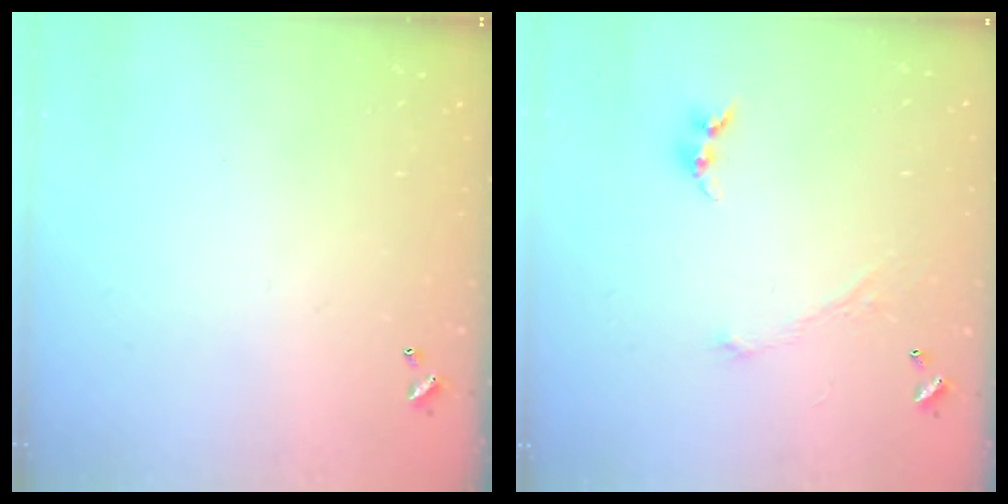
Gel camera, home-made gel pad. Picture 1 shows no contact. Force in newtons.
{"total": 1.1, "press": 1.0, "slide": 0.6}